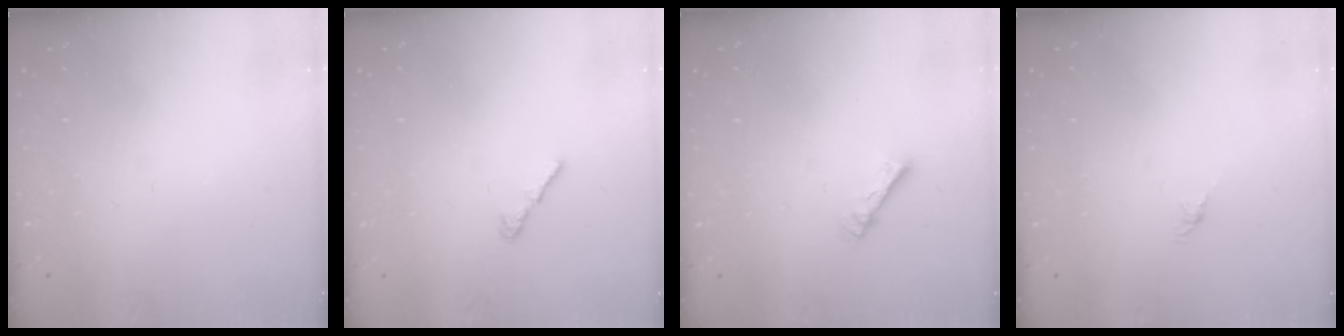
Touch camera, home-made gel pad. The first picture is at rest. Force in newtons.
{"total": 1.3, "press": 1.2, "slide": 0.6}
{"total": 2.3, "press": 2.2, "slide": 0.4}
{"total": 0.0}